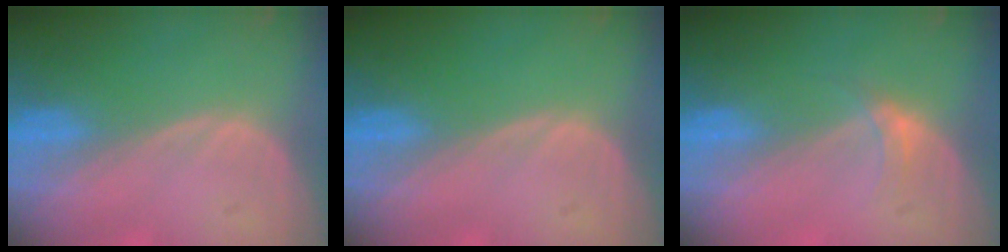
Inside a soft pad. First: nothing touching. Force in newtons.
{"total": 0.0}
{"total": 2.3, "press": 1.9, "slide": 1.3}